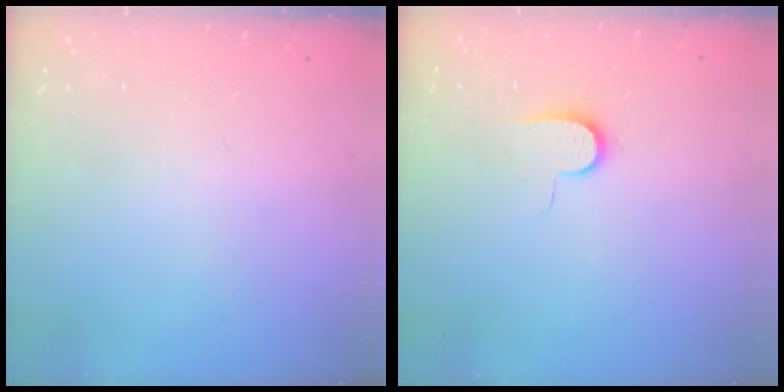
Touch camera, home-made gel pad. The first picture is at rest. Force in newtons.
{"total": 7.1, "press": 7.1, "slide": 0.7}